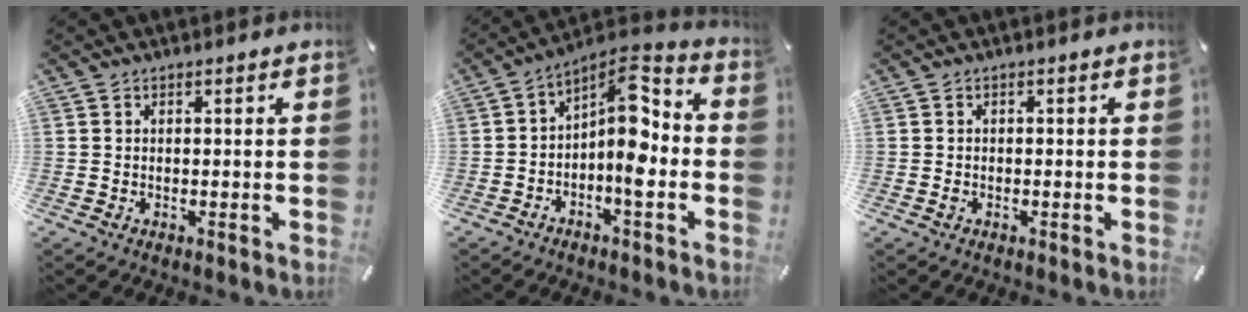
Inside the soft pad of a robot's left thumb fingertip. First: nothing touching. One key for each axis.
{"total": 10.7, "fx": -1.4, "fy": 5.2, "fz": 9.2, "tx": -0.152, "ty": -0.015, "tz": -0.029}
{"total": 0.7, "fx": -0.3, "fy": 0.5, "fz": 0.4, "tx": -0.008, "ty": 0.000, "tz": -0.007}